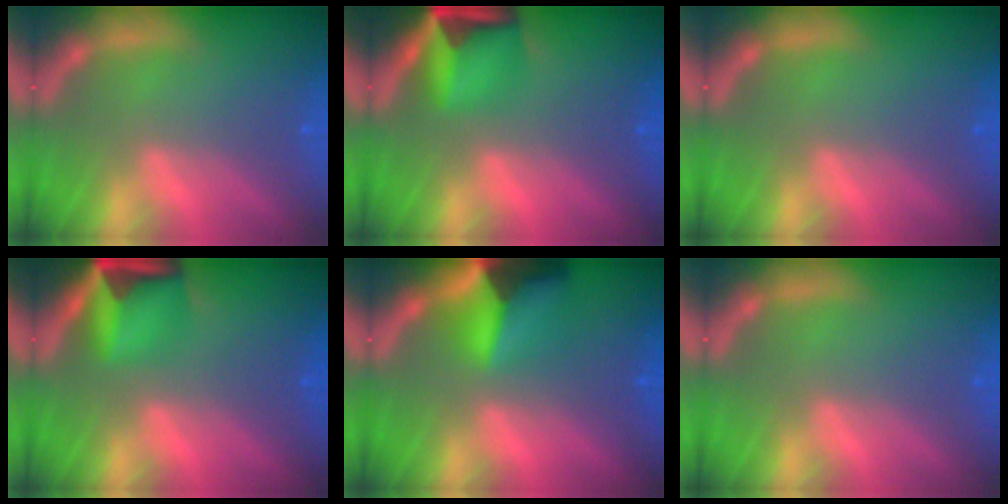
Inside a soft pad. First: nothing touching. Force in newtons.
{"total": 6.9}
{"total": 0.0}
{"total": 6.9}
{"total": 8.4}
{"total": 0.0}